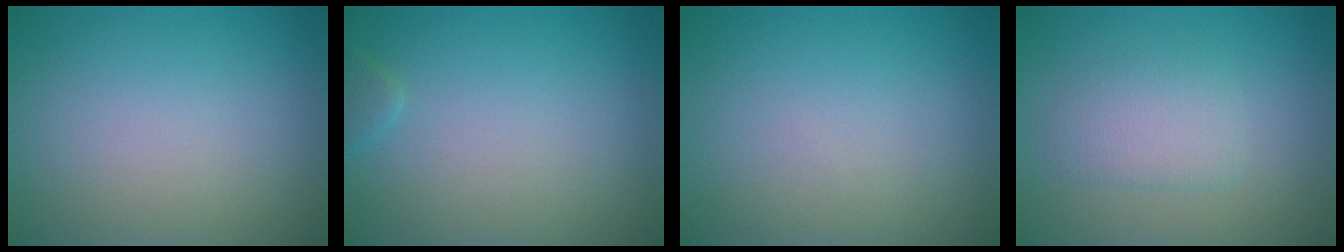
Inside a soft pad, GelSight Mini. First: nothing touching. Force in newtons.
{"total": 0.8, "press": 0.8, "slide": 0.0}
{"total": 0.0}
{"total": 2.4, "press": 2.4, "slide": 0.4}